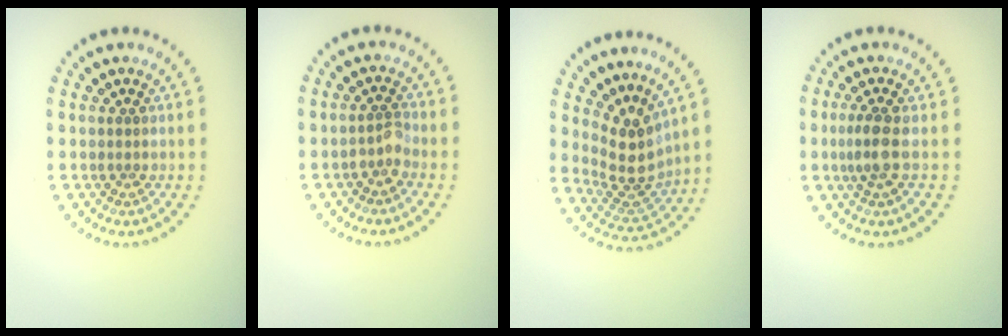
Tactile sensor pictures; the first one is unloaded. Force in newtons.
{"total": 1.3, "press": 1.0, "slide": 0.8}
{"total": 3.7, "press": 2.9, "slide": 2.3}
{"total": 2.1, "press": 1.8, "slide": 1.1}